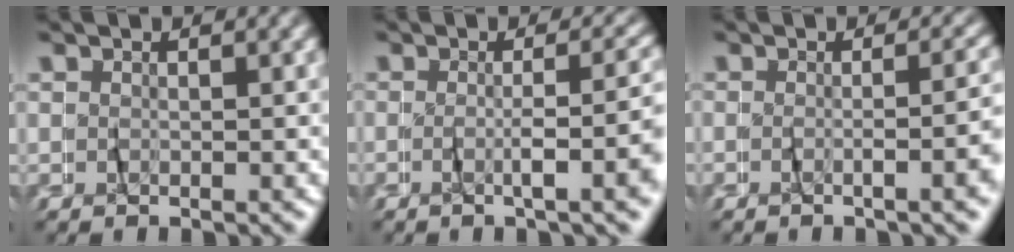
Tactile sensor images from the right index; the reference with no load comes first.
{"total": 3.4, "force": [-1.6, -0.7, 2.9], "torque": [-0.041, 0.003, -0.023]}
{"total": 2.6, "force": [-1.5, -0.8, 1.9], "torque": [-0.024, 0.007, -0.025]}